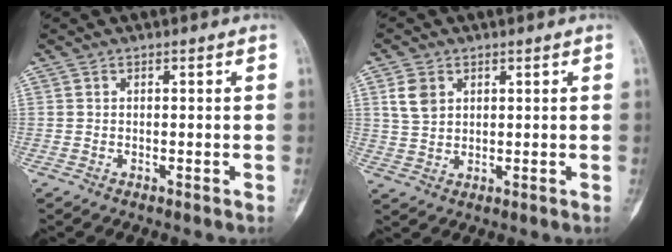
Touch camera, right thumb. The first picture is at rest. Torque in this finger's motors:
{"motor_torque": [0.44, 1.03, 0.76, 0.22, 0.01]}